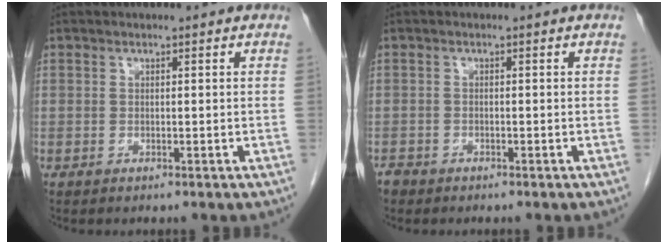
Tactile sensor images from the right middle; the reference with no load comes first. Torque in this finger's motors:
{"motor_torque": [-0.08, -0.02, 0.05, 0.01]}